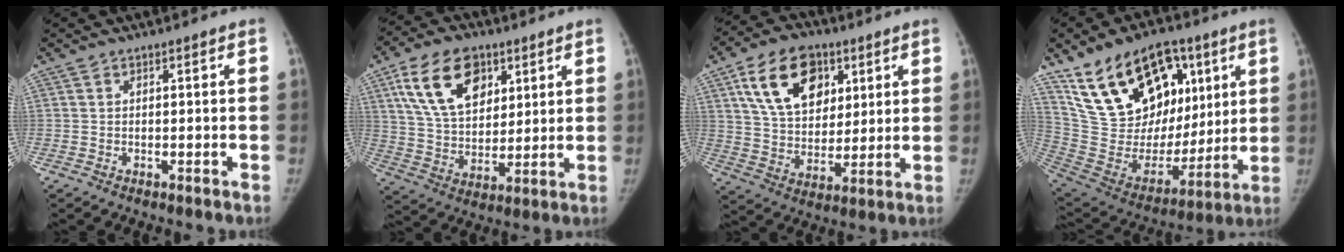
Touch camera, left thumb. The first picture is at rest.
{"total": 16.3, "force": [7.5, 10.3, 10.2], "torque": [-0.150, -0.024, 0.142]}
{"total": 16.8, "force": [7.2, 11.3, 10.1], "torque": [-0.140, -0.021, 0.129]}
{"total": 26.4, "force": [12.7, 16.1, 16.5], "torque": [-0.248, -0.020, 0.237]}